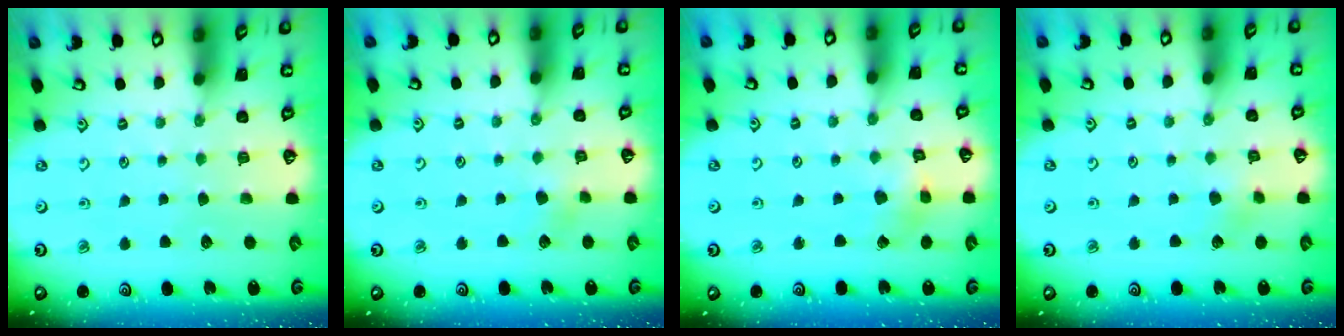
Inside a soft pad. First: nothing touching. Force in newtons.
{"total": 2.8, "press": 2.8, "slide": 0.6}
{"total": 2.6, "press": 2.6, "slide": 0.3}
{"total": 3.4, "press": 3.4, "slide": 0.3}